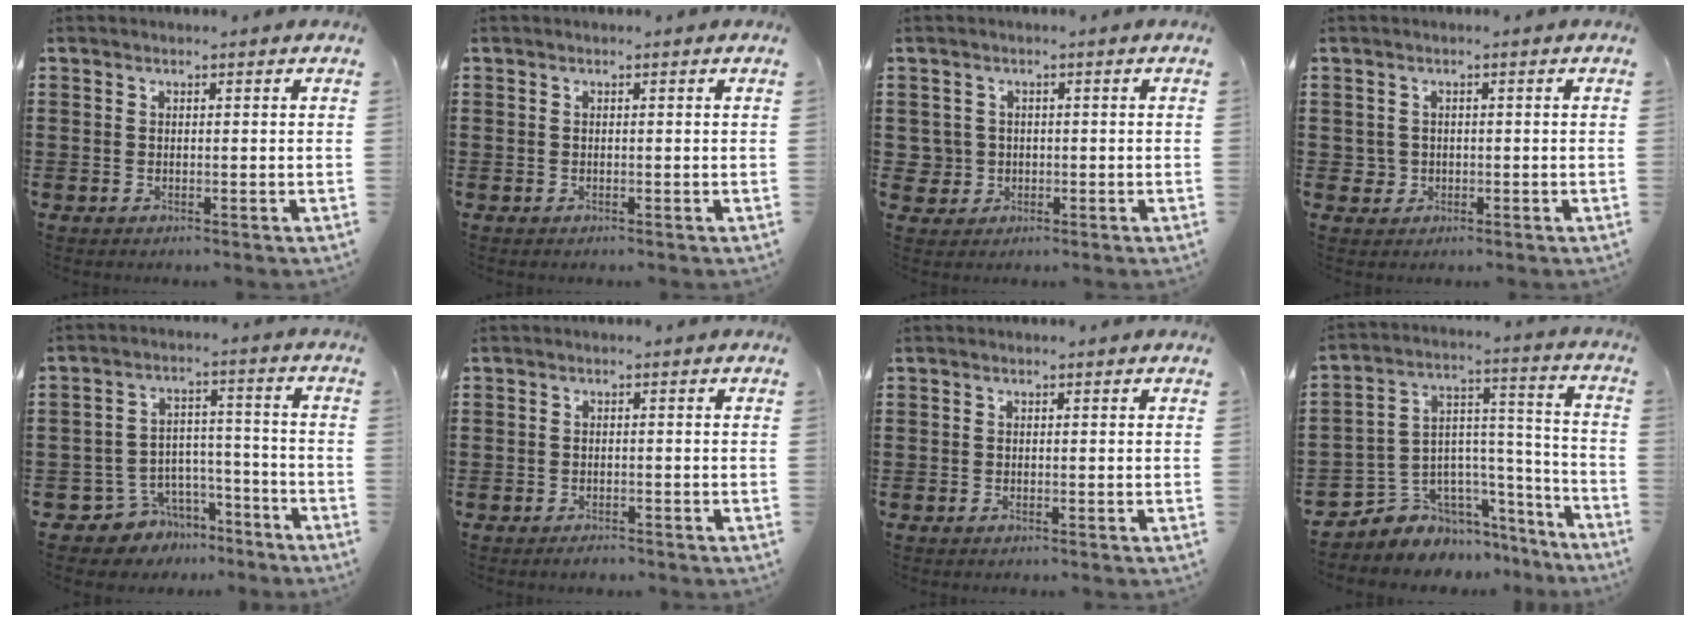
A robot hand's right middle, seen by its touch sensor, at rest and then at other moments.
{"total": 0.0}
{"total": 2.9, "force": [-0.4, 2.9, 0.3], "torque": [-0.029, 0.002, -0.012]}
{"total": 1.7, "force": [-0.3, 1.7, 0.2], "torque": [-0.012, 0.004, -0.009]}
{"total": 6.0, "force": [-5.1, 3.1, 0.1], "torque": [-0.018, 0.013, -0.100]}
{"total": 1.4, "force": [-1.4, 0.4, 0.1], "torque": [-0.005, 0.000, -0.029]}
{"total": 0.0}
{"total": 5.9, "force": [-4.4, 3.9, -0.5], "torque": [-0.010, -0.009, -0.080]}